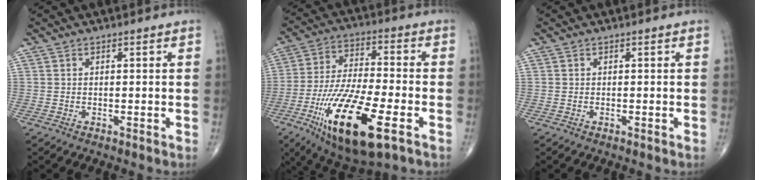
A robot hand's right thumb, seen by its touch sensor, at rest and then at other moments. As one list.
[{"total": 21.1, "force": [-8.6, 6.7, 18.0], "torque": [-0.365, 0.006, -0.146]}, {"total": 0.0}]